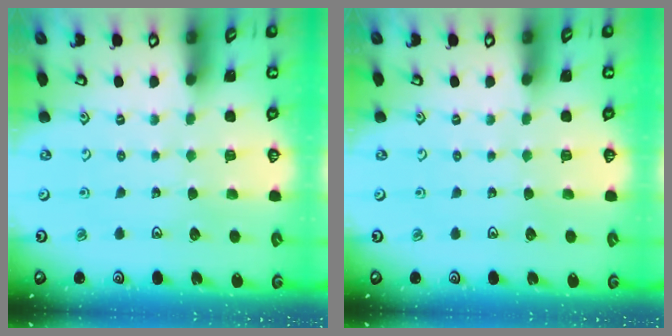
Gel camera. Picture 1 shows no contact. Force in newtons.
{"total": 0.0}